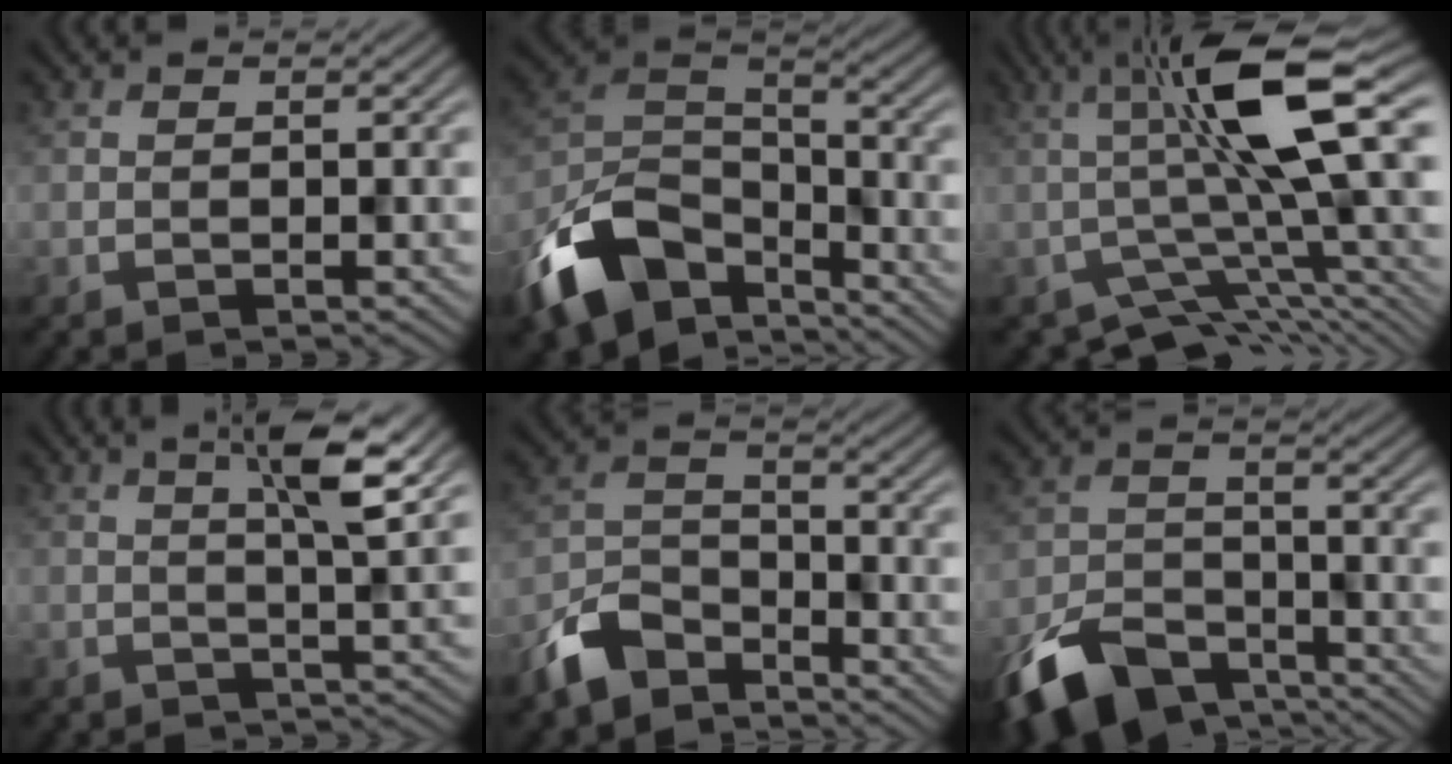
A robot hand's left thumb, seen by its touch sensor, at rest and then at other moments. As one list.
[{"total": 13.7, "force": [-8.4, 7.7, 7.7], "torque": [-0.183, -0.020, -0.168]}, {"total": 11.9, "force": [-0.9, 3.5, 11.4], "torque": [-0.190, 0.005, -0.020]}, {"total": 5.0, "force": [2.2, 0.4, 4.5], "torque": [-0.080, 0.009, 0.037]}, {"total": 7.4, "force": [-5.7, 3.7, 3.1], "torque": [-0.071, -0.004, -0.133]}, {"total": 10.3, "force": [-7.5, 5.0, 5.0], "torque": [-0.107, -0.019, -0.143]}]